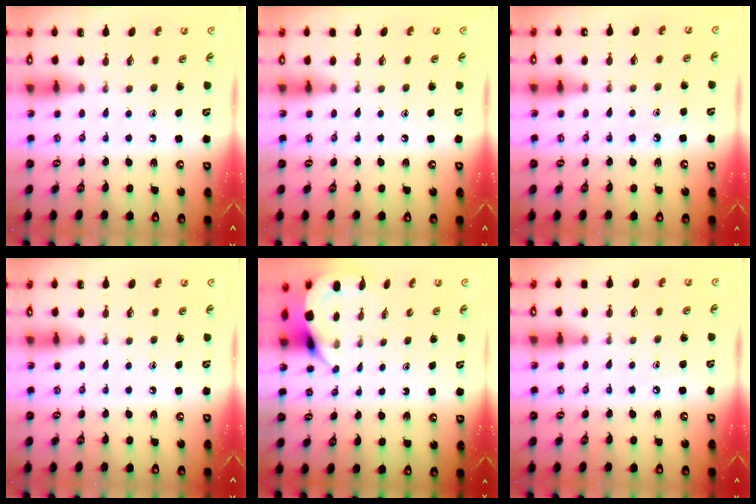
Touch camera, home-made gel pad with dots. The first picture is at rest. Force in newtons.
{"total": 2.2, "press": 2.2, "slide": 0.3}
{"total": 5.3, "press": 5.2, "slide": 0.5}
{"total": 0.0}
{"total": 3.8, "press": 3.8, "slide": 0.1}
{"total": 4.8, "press": 4.8, "slide": 0.6}